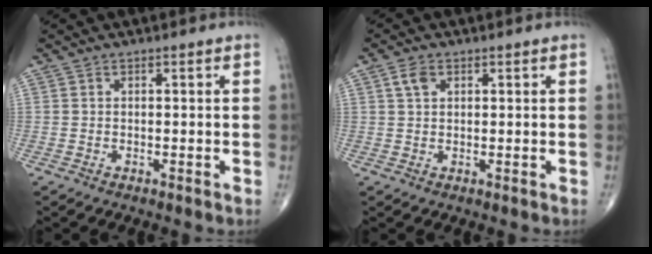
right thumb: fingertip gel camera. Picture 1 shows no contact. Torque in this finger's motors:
{"motor_torque": [0.05, 0.05, 0.04, 0.00, 0.00]}